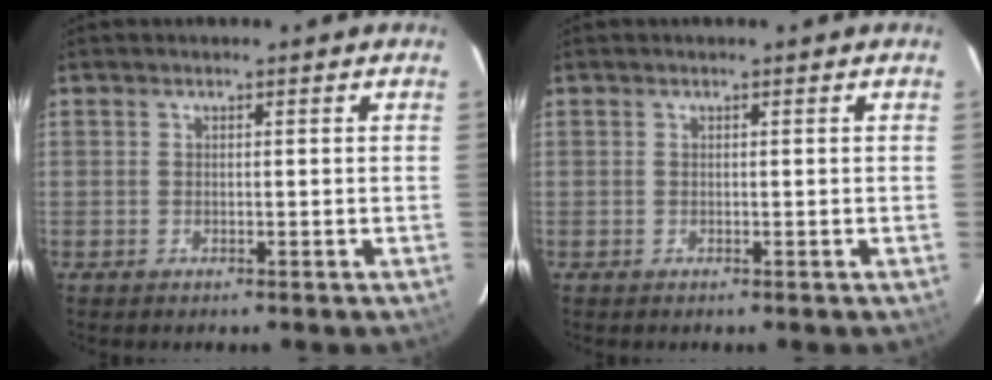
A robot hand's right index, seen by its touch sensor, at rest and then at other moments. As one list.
[{"total": 0.0}]